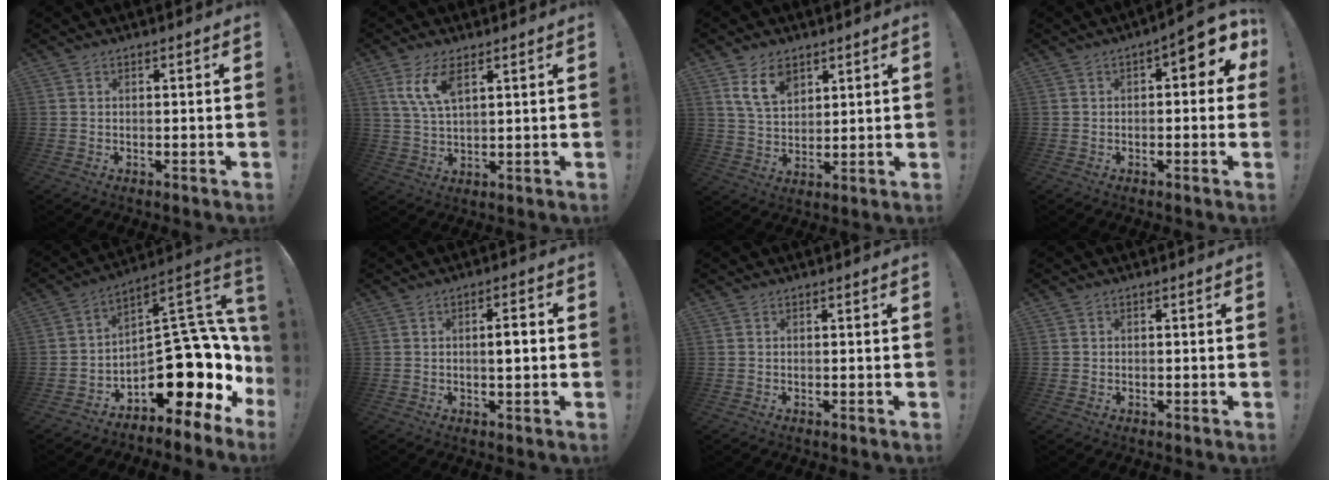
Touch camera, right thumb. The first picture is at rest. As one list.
[{"total": 8.3, "force": [4.5, 3.2, 6.2], "torque": [-0.129, -0.010, 0.082]}, {"total": 9.9, "force": [5.9, 5.9, 5.4], "torque": [-0.096, -0.019, 0.113]}, {"total": 6.0, "force": [2.0, 2.4, 5.1], "torque": [-0.056, -0.012, 0.028]}, {"total": 18.4, "force": [-5.0, 10.4, 14.3], "torque": [-0.155, 0.006, -0.065]}, {"total": 3.9, "force": [-0.1, 0.7, 3.8], "torque": [-0.051, -0.003, -0.008]}, {"total": 0.0}, {"total": 0.8, "force": [-0.1, 0.8, -0.1], "torque": [0.002, 0.003, -0.002]}]